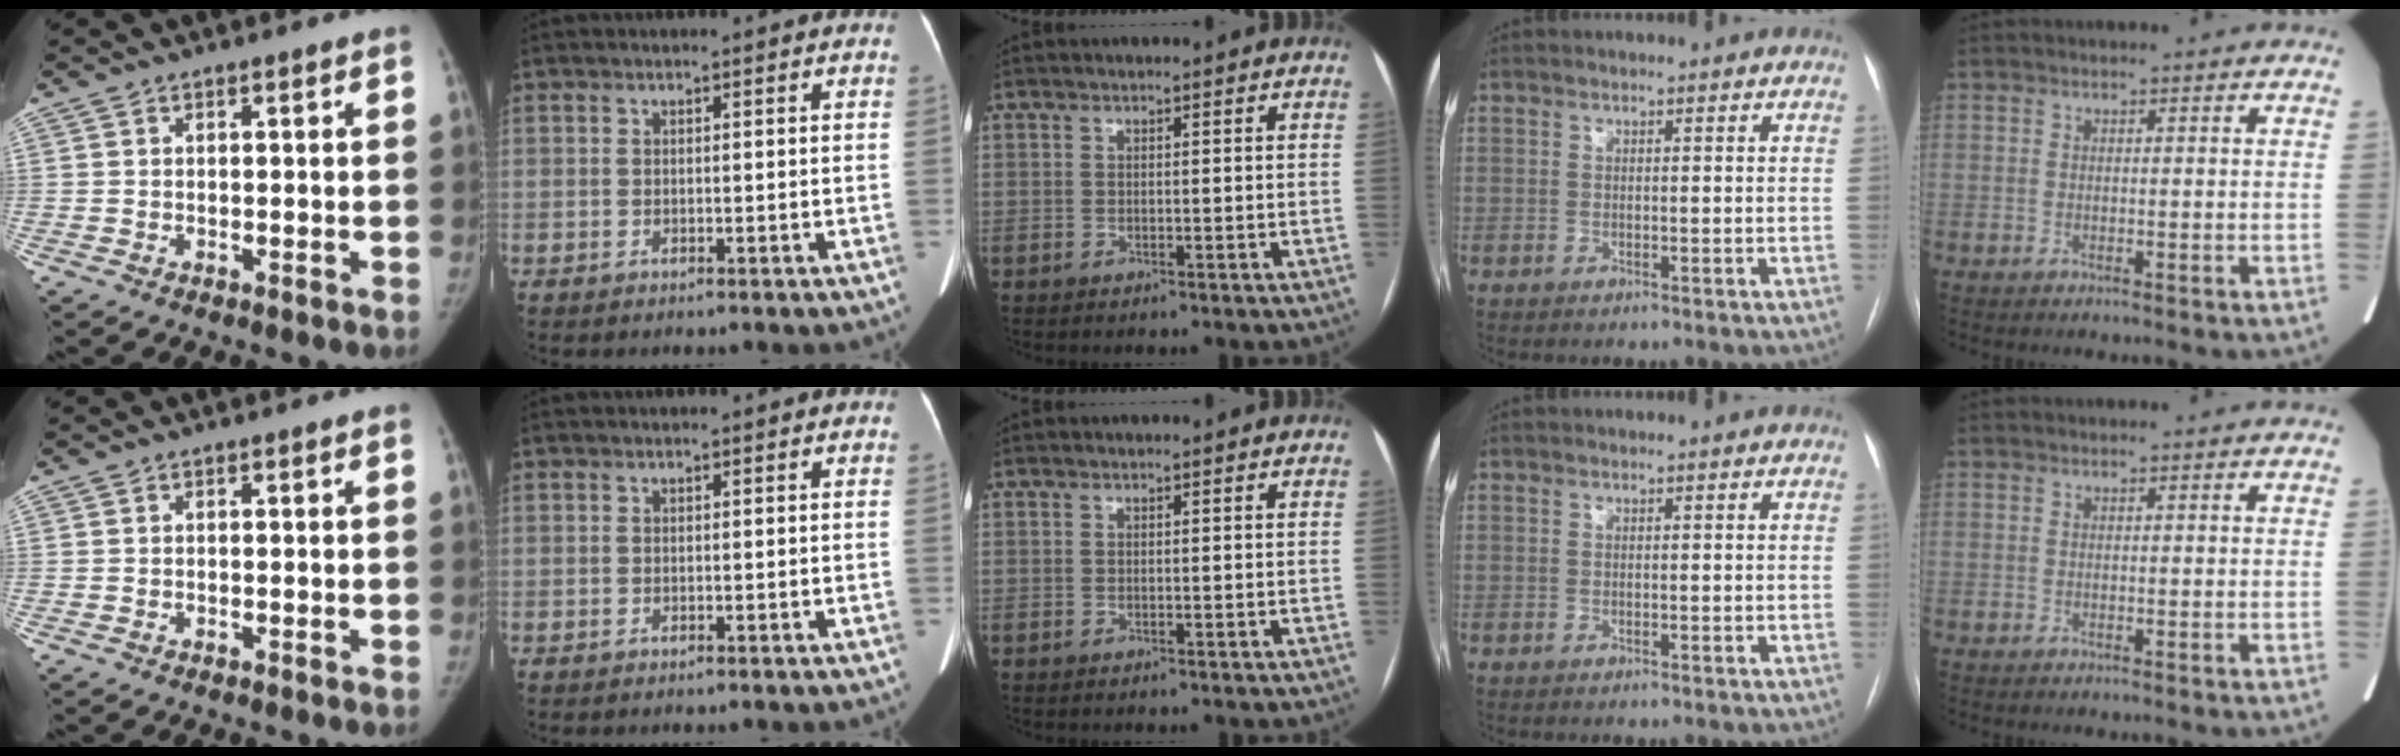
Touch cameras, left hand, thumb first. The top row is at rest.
{}